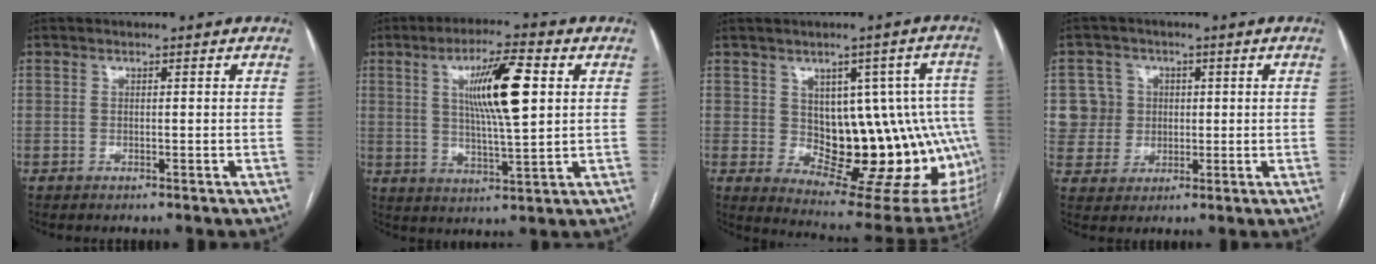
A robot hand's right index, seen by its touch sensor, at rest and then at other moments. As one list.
[{"total": 11.5, "force": [3.0, 1.2, 11.1], "torque": [-0.193, 0.004, 0.053]}, {"total": 17.3, "force": [-0.3, 7.9, 15.4], "torque": [-0.137, 0.022, 0.017]}, {"total": 6.8, "force": [1.4, 6.7, 0.3], "torque": [0.001, 0.019, 0.030]}]